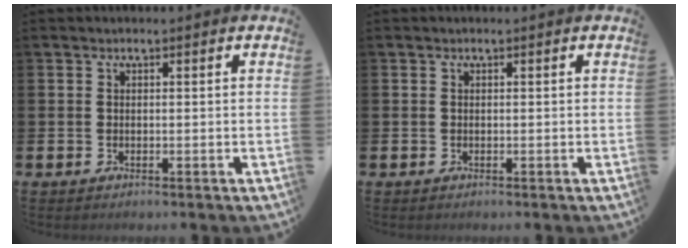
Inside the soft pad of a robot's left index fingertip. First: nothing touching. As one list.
[{"total": 0.0}]